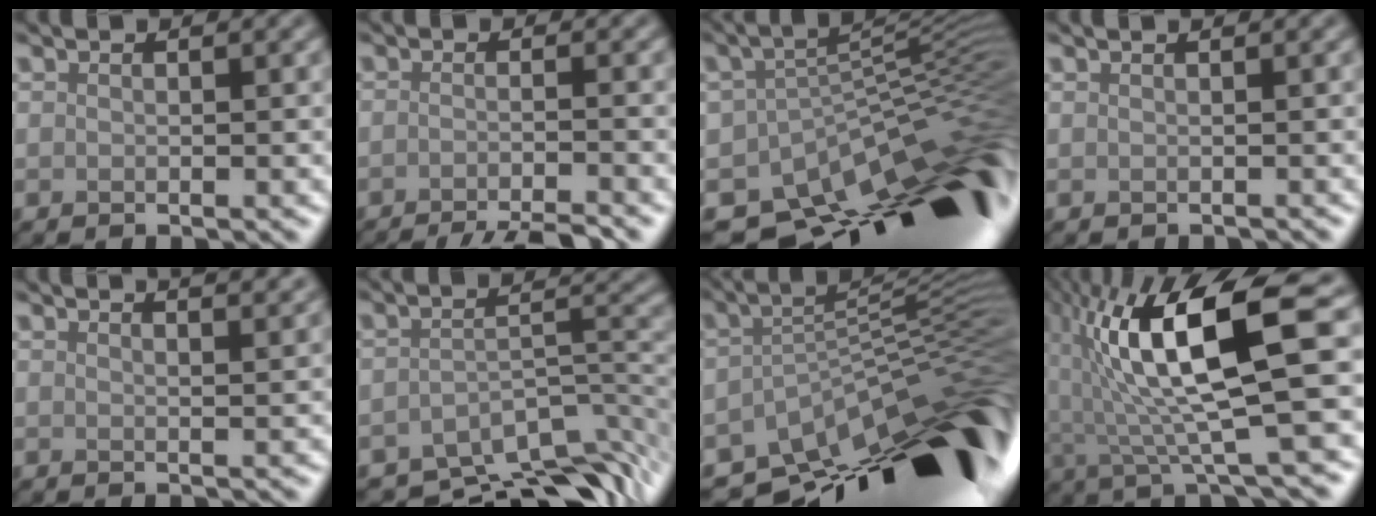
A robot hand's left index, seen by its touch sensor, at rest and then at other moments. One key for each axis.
{"total": 6.7, "fx": -5.4, "fy": 1.4, "fz": 3.6, "tx": -0.031, "ty": -0.011, "tz": -0.075}
{"total": 13.2, "fx": -8.2, "fy": 5.3, "fz": 8.9, "tx": -0.143, "ty": 0.000, "tz": -0.124}
{"total": 0.6, "fx": 0.4, "fy": 0.2, "fz": 0.4, "tx": -0.001, "ty": 0.001, "tz": -0.002}
{"total": 4.2, "fx": 3.3, "fy": 1.5, "fz": 2.2, "tx": 0.000, "ty": 0.025, "tz": 0.010}
{"total": 8.2, "fx": -6.2, "fy": 2.6, "fz": 4.7, "tx": -0.063, "ty": -0.011, "tz": -0.098}
{"total": 13.9, "fx": -7.7, "fy": 5.0, "fz": 10.4, "tx": -0.162, "ty": -0.010, "tz": -0.113}
{"total": 12.0, "fx": 2.6, "fy": 2.7, "fz": 11.4, "tx": -0.195, "ty": 0.005, "tz": 0.048}